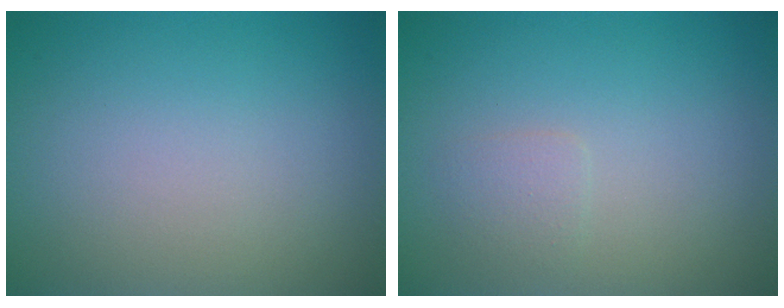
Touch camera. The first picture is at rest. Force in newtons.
{"total": 1.1, "press": 1.1, "slide": 0.1}